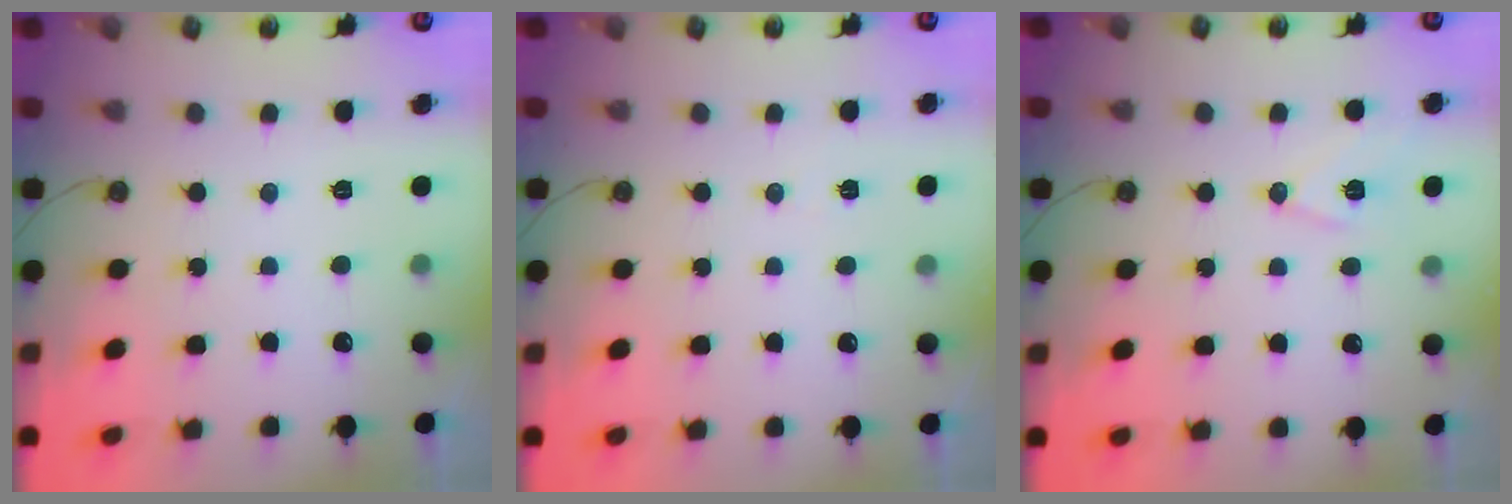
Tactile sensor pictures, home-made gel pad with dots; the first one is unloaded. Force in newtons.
{"total": 2.6, "press": 1.7, "slide": 1.9}
{"total": 8.5, "press": 7.8, "slide": 3.5}